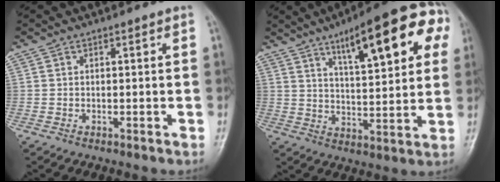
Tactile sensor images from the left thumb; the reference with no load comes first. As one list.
[{"total": 18.0, "force": [8.0, 5.4, 15.2], "torque": [-0.178, -0.010, 0.112]}]